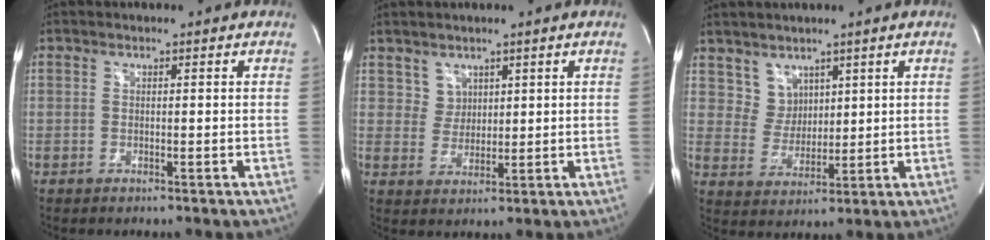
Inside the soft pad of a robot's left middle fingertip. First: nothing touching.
{"total": 2.8, "force": [1.7, 2.2, 0.0], "torque": [0.005, 0.001, 0.034]}
{"total": 4.3, "force": [2.9, 3.2, 0.0], "torque": [-0.001, 0.003, 0.065]}